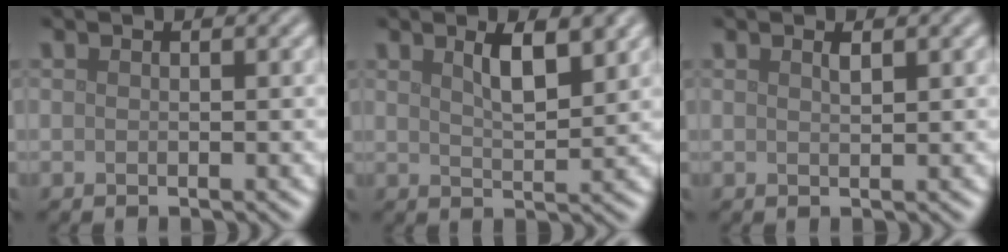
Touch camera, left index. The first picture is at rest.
{"total": 3.7, "force": [1.9, 1.0, 3.0], "torque": [-0.047, 0.002, 0.033]}
{"total": 0.8, "force": [0.6, 0.1, 0.5], "torque": [-0.009, 0.000, 0.010]}